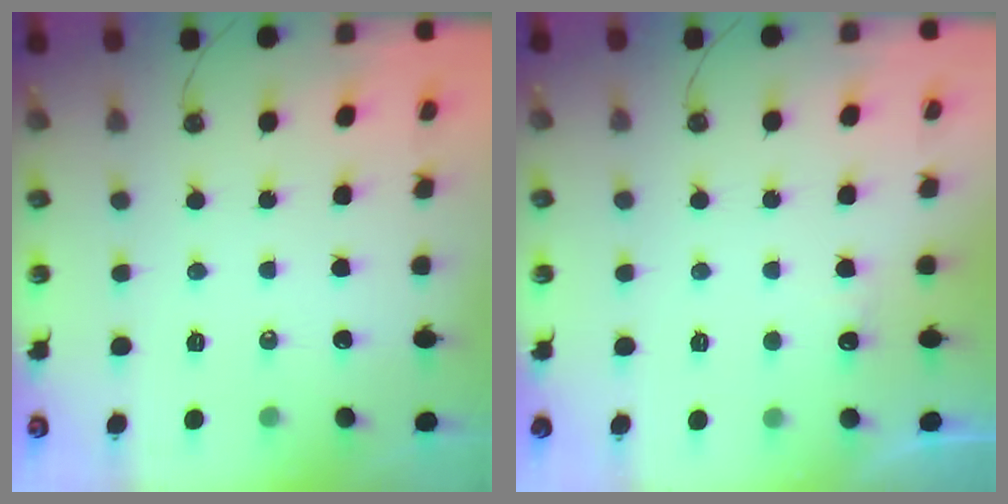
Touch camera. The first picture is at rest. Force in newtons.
{"total": 5.0, "press": 4.8, "slide": 1.2}